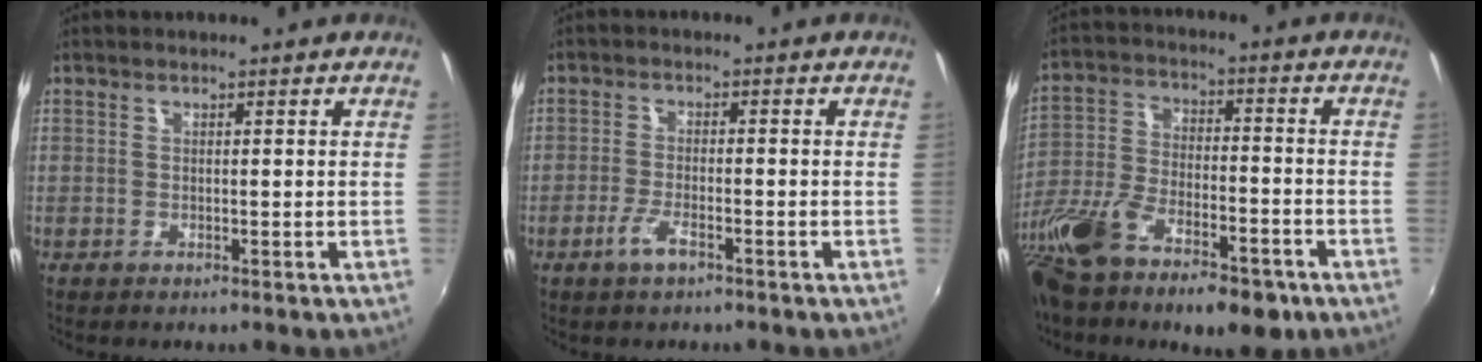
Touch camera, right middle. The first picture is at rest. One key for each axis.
{"total": 2.9, "fx": -1.6, "fy": 0.7, "fz": 2.4, "tx": -0.056, "ty": -0.004, "tz": -0.034}
{"total": 20.0, "fx": -13.3, "fy": 7.4, "fz": 13.0, "tx": -0.266, "ty": -0.052, "tz": -0.227}